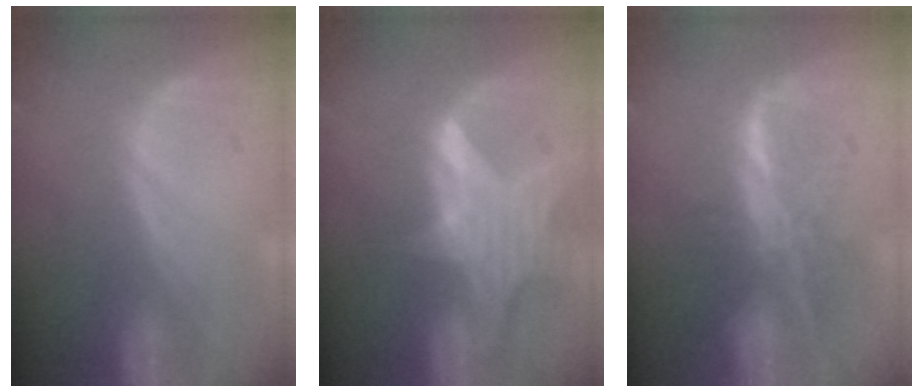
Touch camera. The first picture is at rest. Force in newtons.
{"total": 7.9, "press": 7.2, "slide": 3.3}
{"total": 8.0, "press": 6.8, "slide": 4.4}